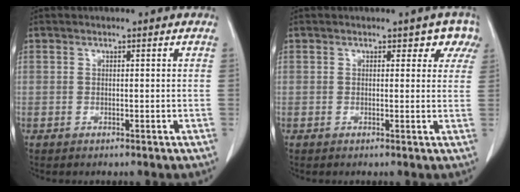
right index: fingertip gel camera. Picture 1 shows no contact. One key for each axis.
{"total": 3.2, "fx": 2.0, "fy": 2.2, "fz": 1.2, "tx": 0.010, "ty": 0.001, "tz": 0.007}